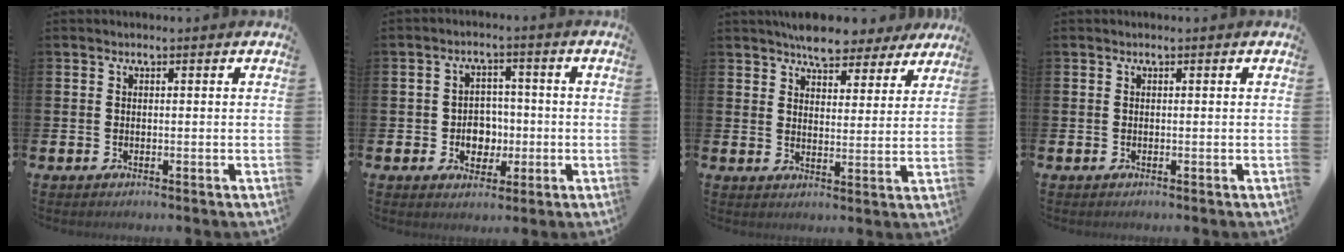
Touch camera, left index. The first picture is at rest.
{"total": 4.1, "force": [-0.7, 3.7, 1.5], "torque": [-0.025, 0.003, -0.023]}
{"total": 6.7, "force": [6.2, 2.3, 1.3], "torque": [-0.032, -0.032, 0.111]}
{"total": 0.0}